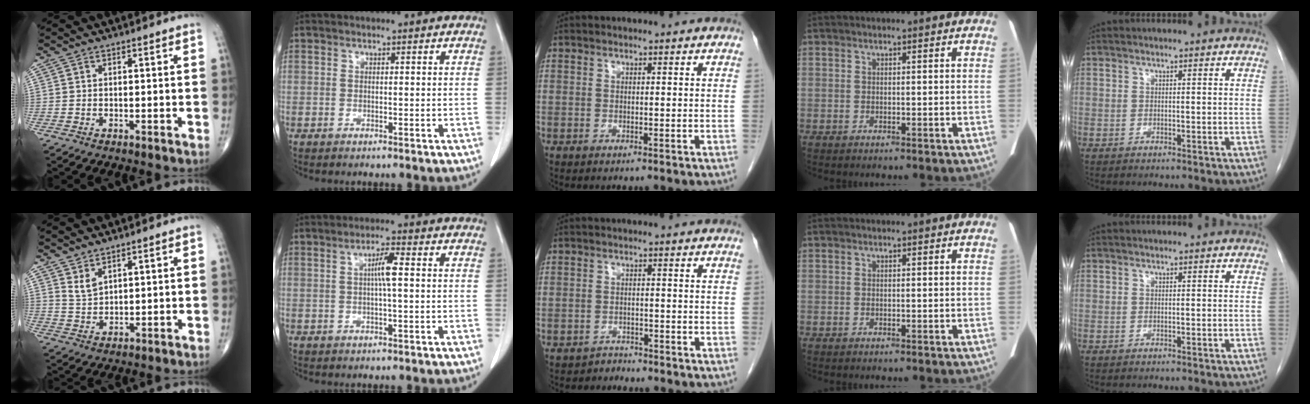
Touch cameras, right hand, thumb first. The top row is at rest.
{"thumb": {"total": 3.0, "force": [2.3, 1.1, 1.6], "torque": [-0.027, -0.023, 0.051]}, "index": {"total": 3.5, "force": [0.5, 0.3, 3.5], "torque": [-0.066, 0.005, 0.006]}, "middle": {"total": 1.5, "force": [-1.3, 0.3, -0.6], "torque": [0.014, -0.003, -0.024]}}